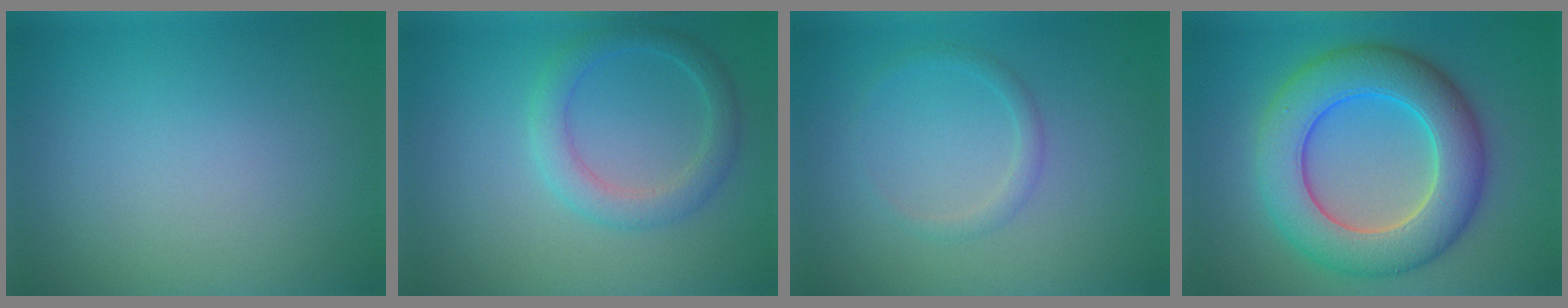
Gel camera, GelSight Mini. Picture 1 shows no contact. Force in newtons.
{"total": 2.7, "press": 2.7, "slide": 0.1}
{"total": 1.2, "press": 1.2, "slide": 0.1}
{"total": 9.3, "press": 9.3, "slide": 0.3}